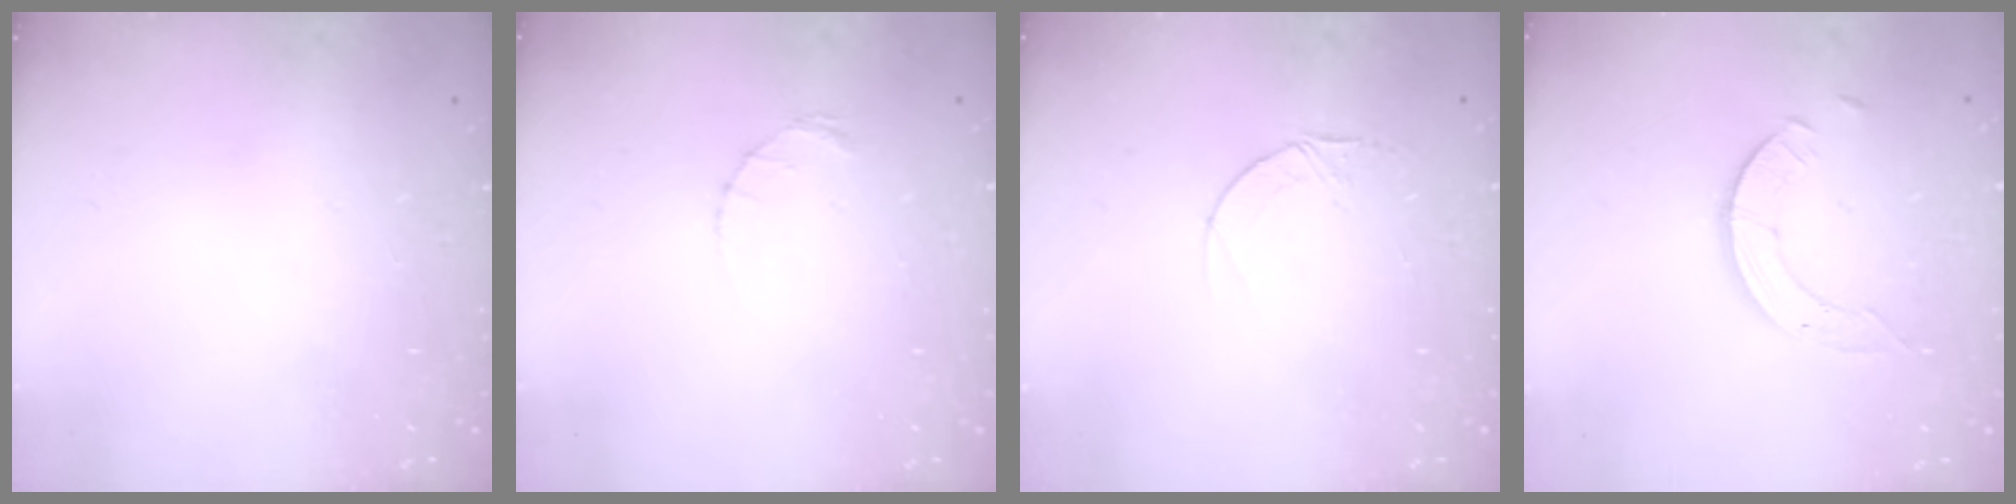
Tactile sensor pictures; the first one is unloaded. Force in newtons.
{"total": 1.2, "press": 1.1, "slide": 0.2}
{"total": 4.1, "press": 4.1, "slide": 0.4}
{"total": 3.6, "press": 3.5, "slide": 0.4}